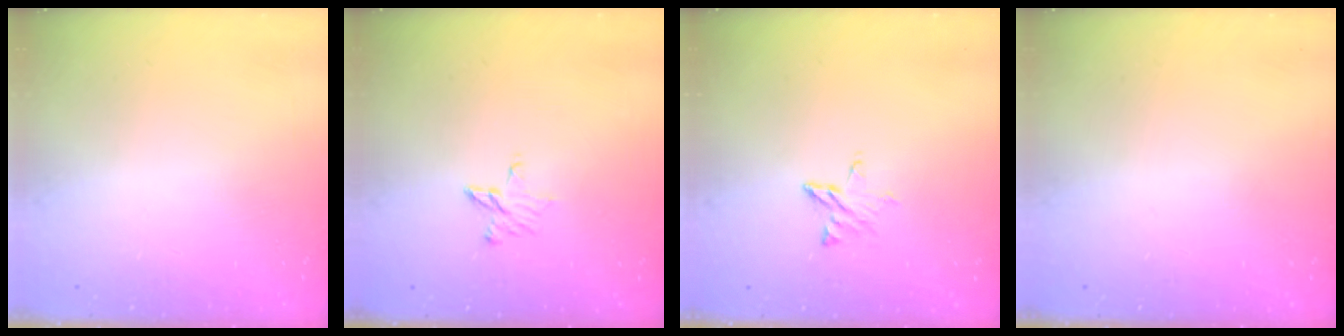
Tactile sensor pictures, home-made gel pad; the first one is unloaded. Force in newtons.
{"total": 5.8, "press": 5.8, "slide": 0.5}
{"total": 3.9, "press": 3.9, "slide": 0.3}
{"total": 0.0}